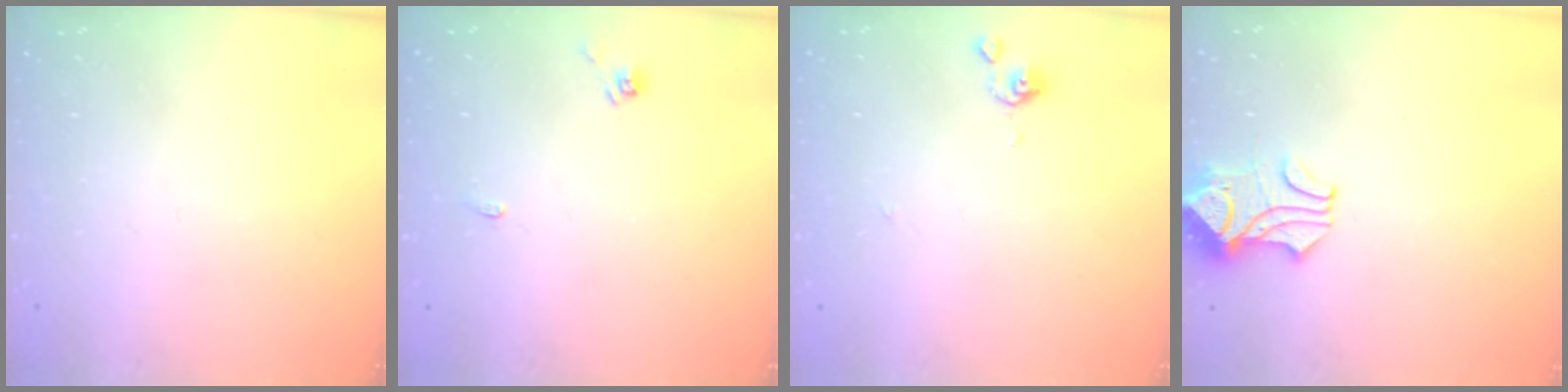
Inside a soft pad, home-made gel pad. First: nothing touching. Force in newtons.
{"total": 2.8, "press": 2.7, "slide": 0.4}
{"total": 0.0}
{"total": 1.9, "press": 1.5, "slide": 1.1}